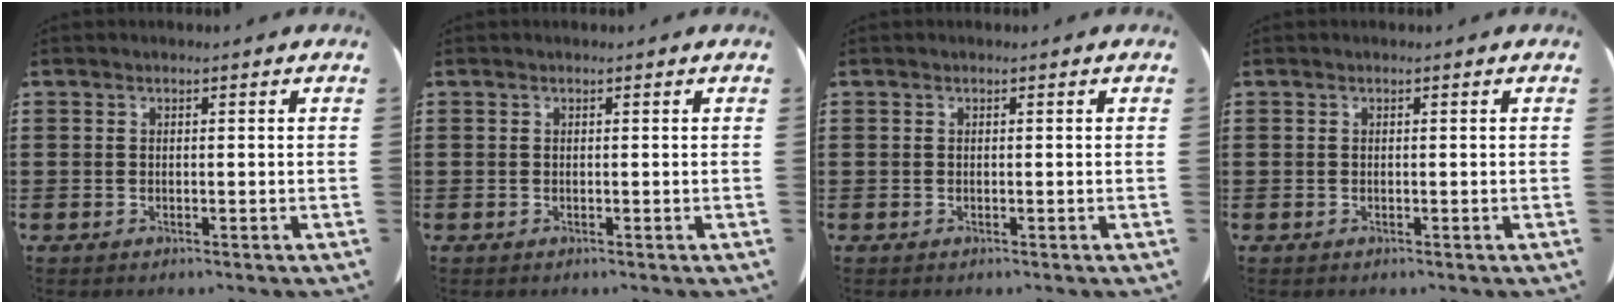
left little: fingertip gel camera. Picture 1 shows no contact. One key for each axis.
{"total": 0.0}
{"total": 0.0}
{"total": 0.0}